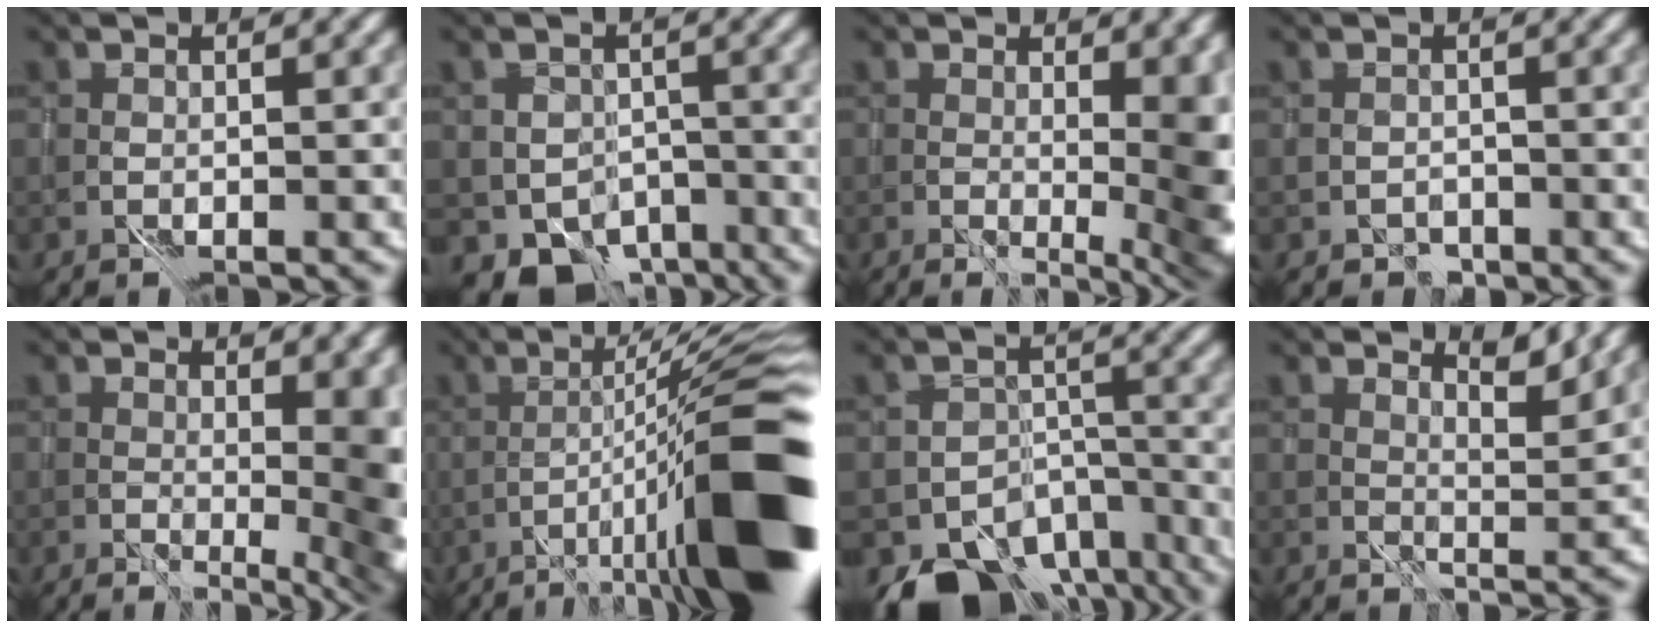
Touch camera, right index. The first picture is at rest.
{"total": 5.6, "force": [-3.2, 3.7, 2.7], "torque": [-0.027, -0.010, -0.043]}
{"total": 9.0, "force": [1.0, 3.2, 8.4], "torque": [-0.063, 0.006, 0.027]}
{"total": 0.6, "force": [0.3, 0.5, -0.2], "torque": [0.009, 0.009, 0.007]}
{"total": 9.7, "force": [1.0, 3.8, 8.9], "torque": [-0.059, 0.006, 0.032]}
{"total": 14.4, "force": [-3.8, 2.0, 13.7], "torque": [-0.197, 0.035, -0.045]}
{"total": 11.2, "force": [-8.2, 6.5, 3.8], "torque": [-0.042, -0.006, -0.094]}
{"total": 3.1, "force": [3.1, 0.1, 0.6], "torque": [-0.007, -0.001, 0.054]}